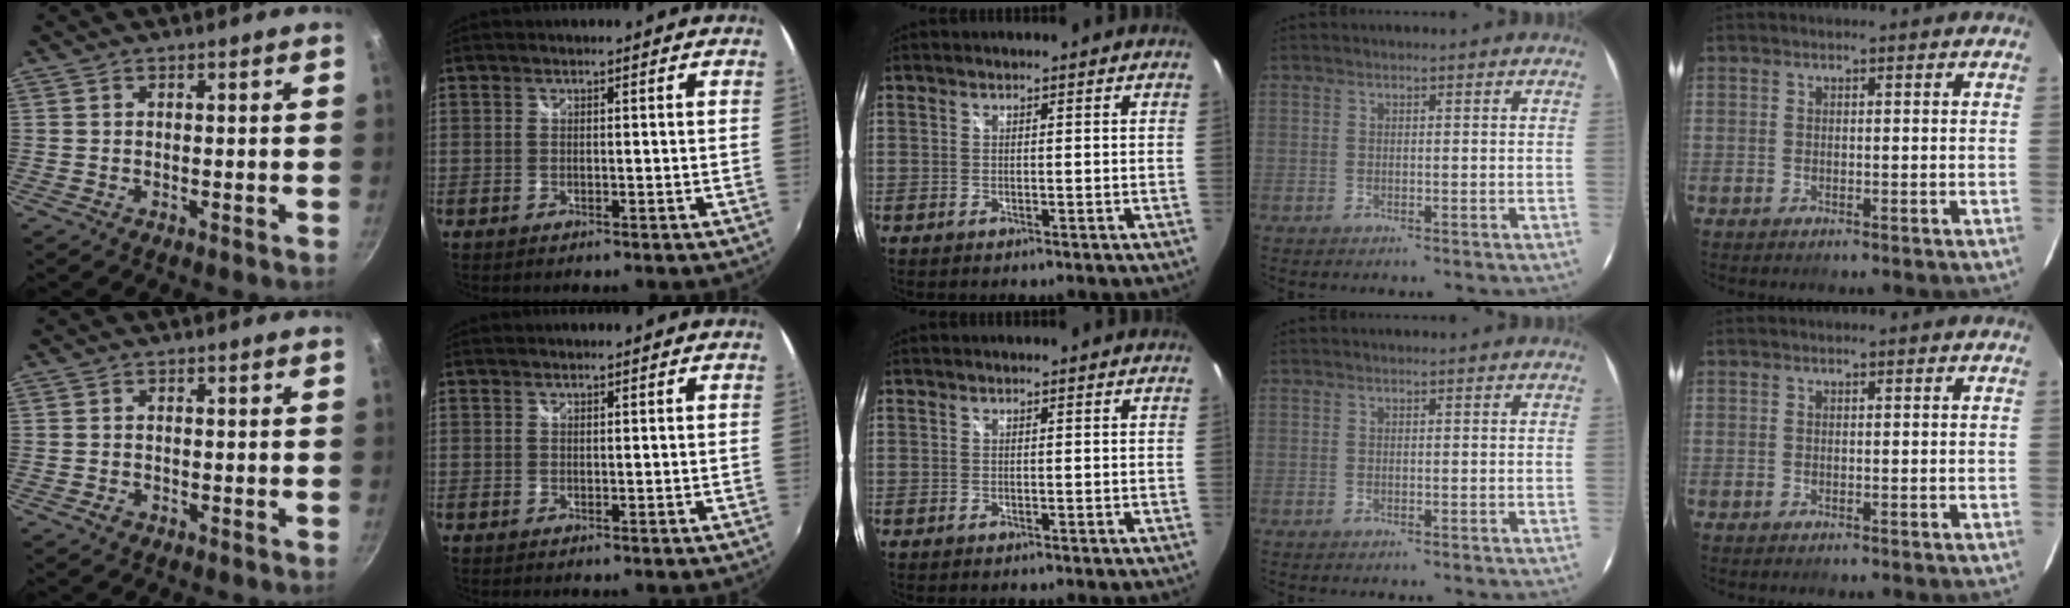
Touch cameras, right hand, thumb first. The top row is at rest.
{"thumb": {"total": 1.2, "force": [-0.7, 0.9, 0.5], "torque": [-0.008, 0.002, -0.011]}}